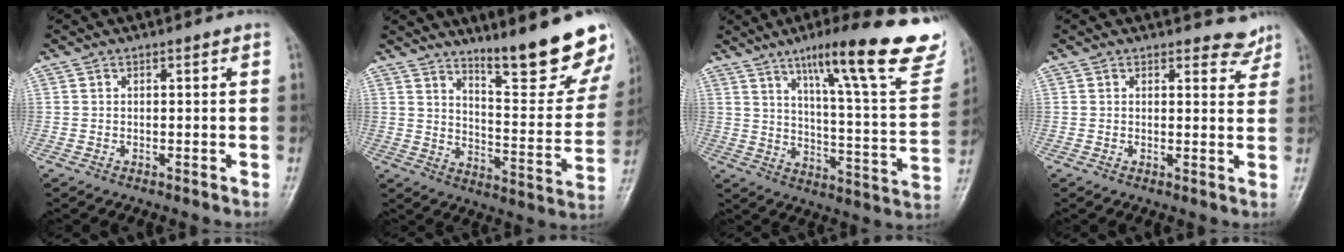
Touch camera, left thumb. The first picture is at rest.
{"total": 17.1, "force": [13.1, 3.2, 10.6], "torque": [-0.105, -0.102, 0.197]}
{"total": 25.4, "force": [16.2, 4.4, 19.1], "torque": [-0.245, -0.058, 0.234]}
{"total": 3.5, "force": [3.2, 1.5, 0.1], "torque": [0.025, -0.026, 0.026]}